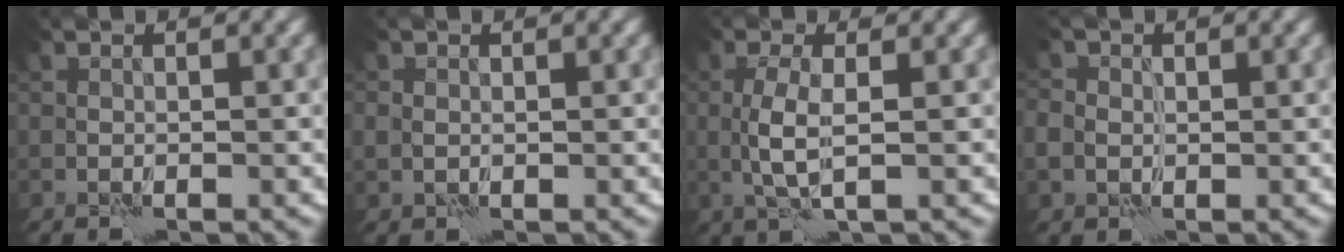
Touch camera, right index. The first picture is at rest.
{"total": 1.0, "force": [0.3, 0.9, 0.5], "torque": [-0.006, -0.005, 0.007]}
{"total": 2.7, "force": [0.3, 0.4, 2.7], "torque": [-0.060, -0.002, 0.004]}
{"total": 2.7, "force": [0.4, 2.3, 1.4], "torque": [-0.022, 0.008, 0.002]}